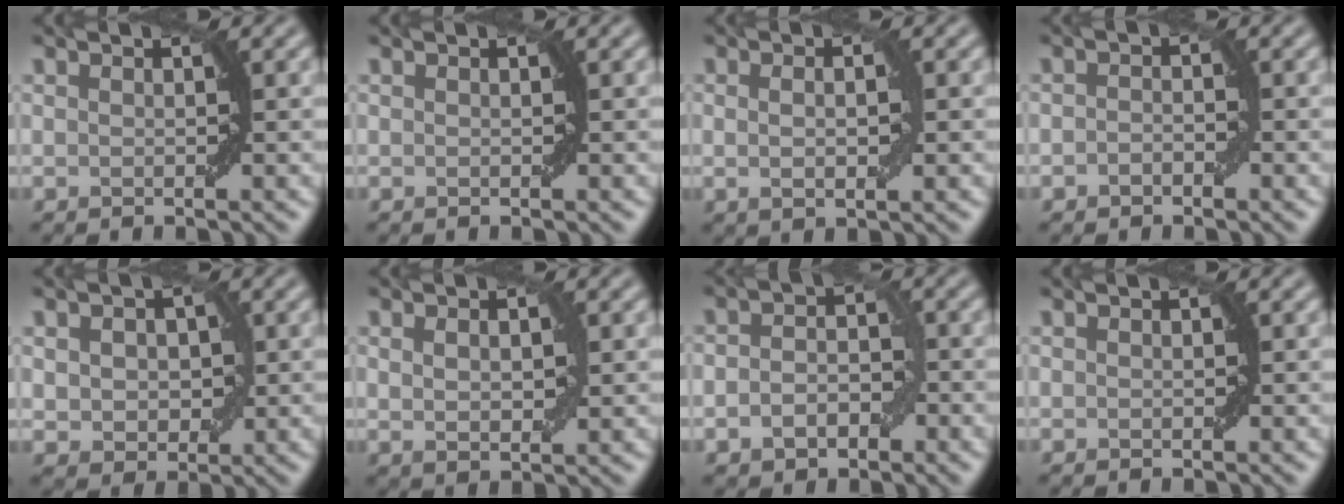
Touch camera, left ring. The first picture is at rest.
{"total": 0.0}
{"total": 2.1, "force": [0.2, 0.6, 2.0], "torque": [-0.036, 0.001, 0.003]}
{"total": 1.1, "force": [-0.5, 0.7, 0.7], "torque": [-0.012, 0.003, -0.011]}
{"total": 3.7, "force": [0.4, 2.7, 2.4], "torque": [-0.040, 0.000, 0.007]}
{"total": 2.4, "force": [0.5, 1.2, 2.1], "torque": [-0.037, 0.000, 0.014]}
{"total": 3.4, "force": [-1.1, 2.3, 2.2], "torque": [-0.034, 0.000, -0.022]}
{"total": 0.0}